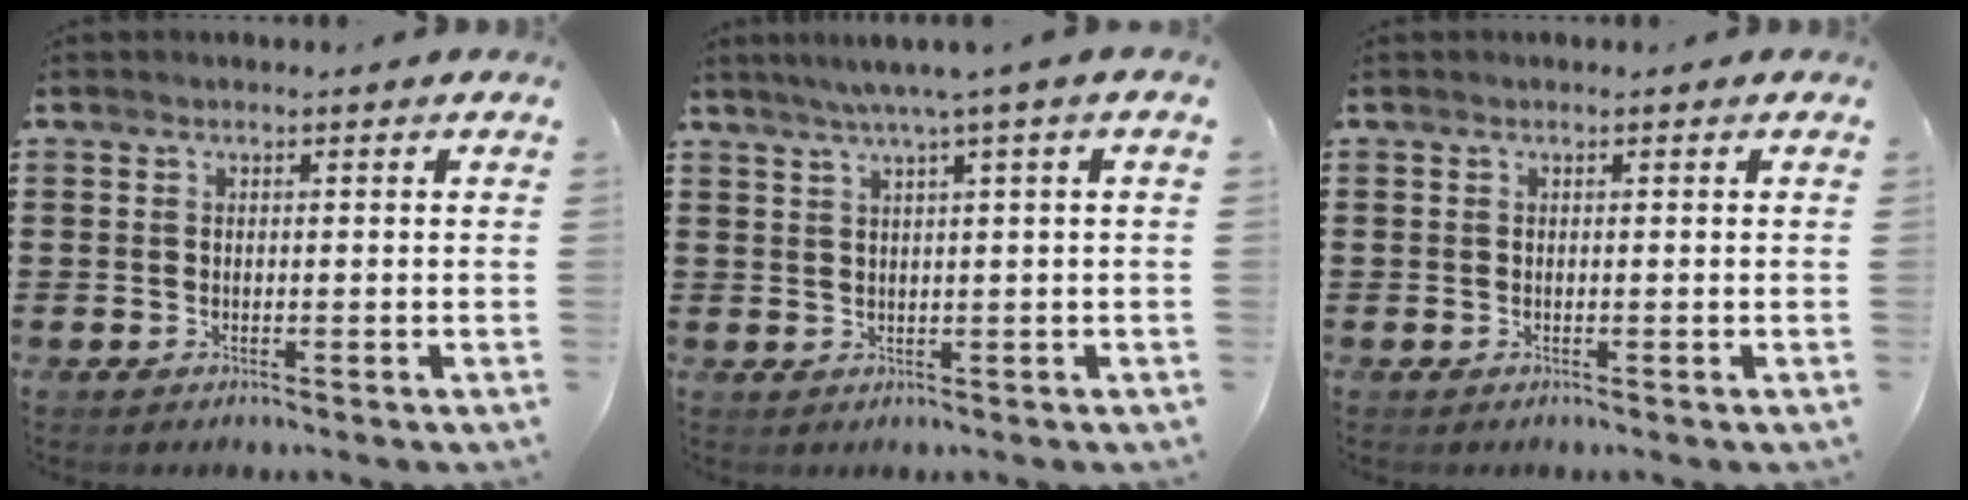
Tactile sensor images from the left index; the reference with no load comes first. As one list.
[{"total": 3.2, "force": [1.6, -0.6, 2.7], "torque": [-0.054, -0.003, 0.026]}, {"total": 0.0}]